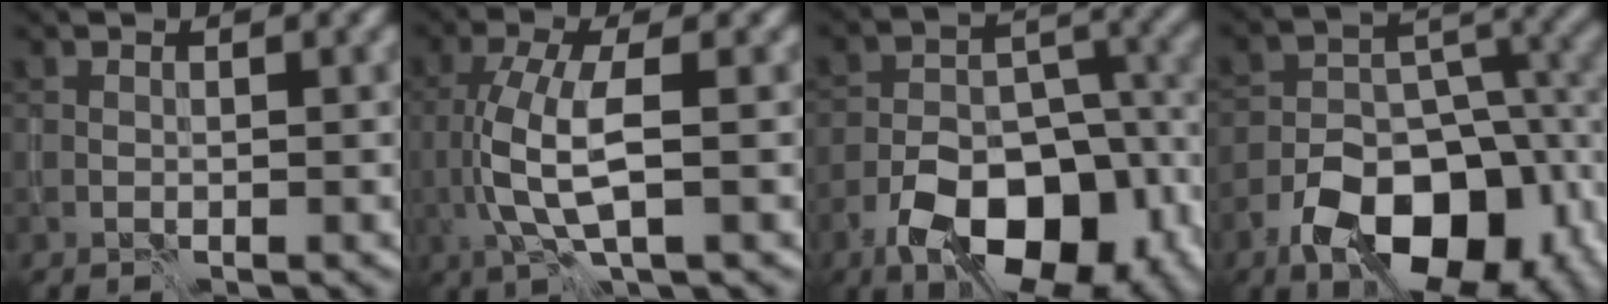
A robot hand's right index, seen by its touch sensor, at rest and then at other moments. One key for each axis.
{"total": 5.0, "fx": -0.3, "fy": 1.6, "fz": 4.8, "tx": -0.106, "ty": -0.005, "tz": -0.004}
{"total": 12.4, "fx": -7.1, "fy": 6.6, "fz": 7.7, "tx": -0.126, "ty": -0.006, "tz": -0.114}
{"total": 13.9, "fx": -7.5, "fy": 7.9, "fz": 8.6, "tx": -0.142, "ty": -0.015, "tz": -0.121}